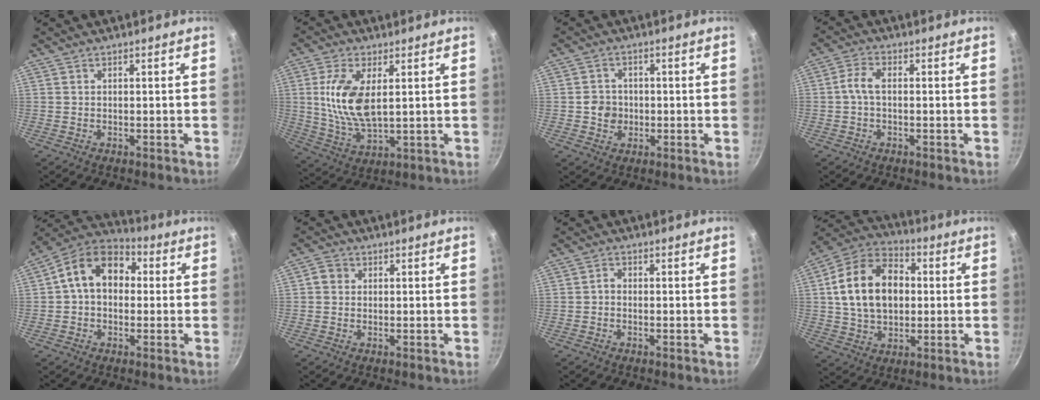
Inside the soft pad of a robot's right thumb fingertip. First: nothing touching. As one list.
[{"total": 11.9, "force": [2.2, 5.7, 10.1], "torque": [-0.199, -0.011, 0.050]}, {"total": 4.2, "force": [-0.5, 3.8, 1.6], "torque": [-0.008, 0.010, -0.011]}, {"total": 3.8, "force": [-0.2, 2.0, 3.2], "torque": [-0.073, 0.017, -0.011]}, {"total": 13.1, "force": [1.7, 9.6, 8.7], "torque": [-0.110, 0.033, 0.005]}, {"total": 2.5, "force": [0.2, 2.2, 1.0], "torque": [-0.014, 0.004, -0.004]}, {"total": 1.3, "force": [-0.5, 0.9, 0.8], "torque": [-0.016, 0.008, -0.013]}, {"total": 17.8, "force": [1.9, 12.5, 12.6], "torque": [-0.189, 0.023, 0.022]}]